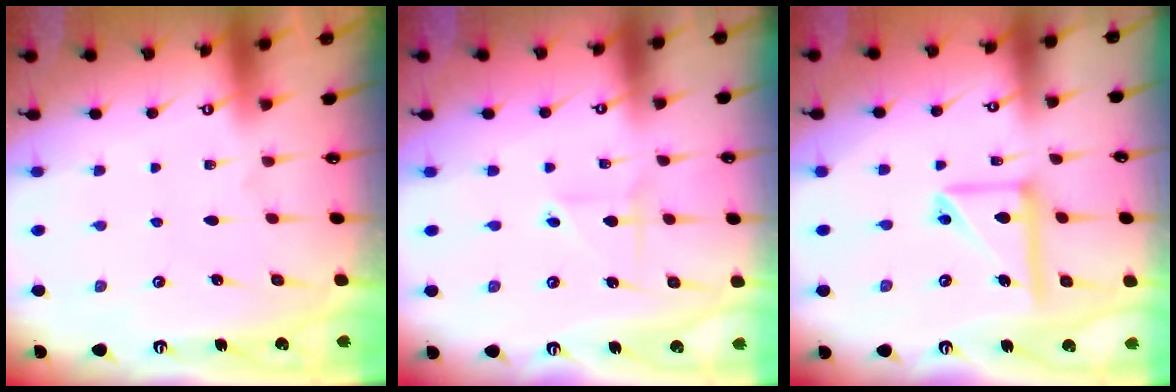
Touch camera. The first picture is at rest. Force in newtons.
{"total": 2.1, "press": 1.9, "slide": 0.7}
{"total": 13.2, "press": 13.1, "slide": 1.6}